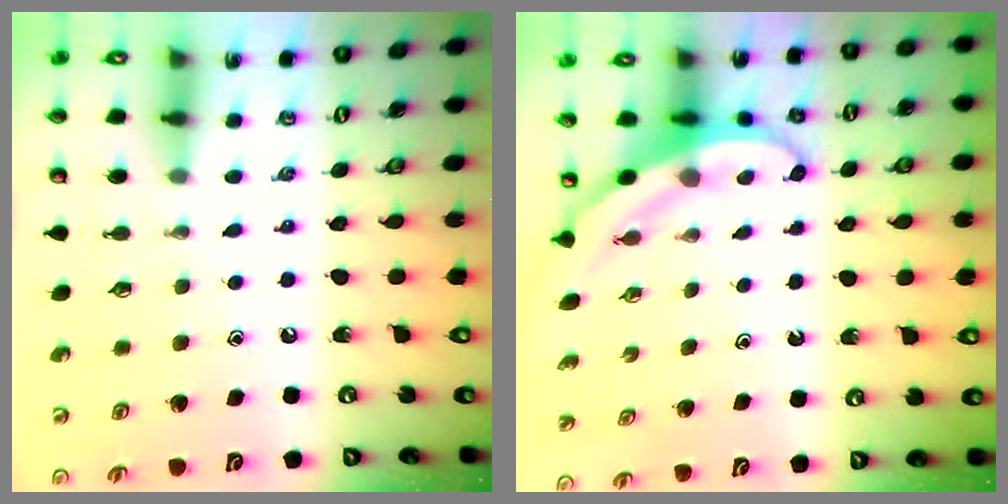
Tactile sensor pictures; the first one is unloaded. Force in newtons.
{"total": 3.8, "press": 3.7, "slide": 0.3}